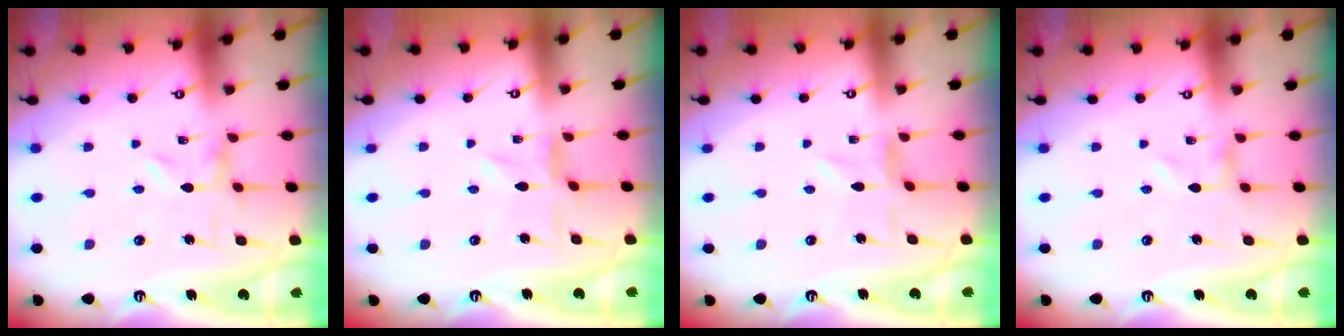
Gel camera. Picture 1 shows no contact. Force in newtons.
{"total": 2.7, "press": 2.7, "slide": 0.4}
{"total": 1.3, "press": 1.2, "slide": 0.3}
{"total": 0.0}